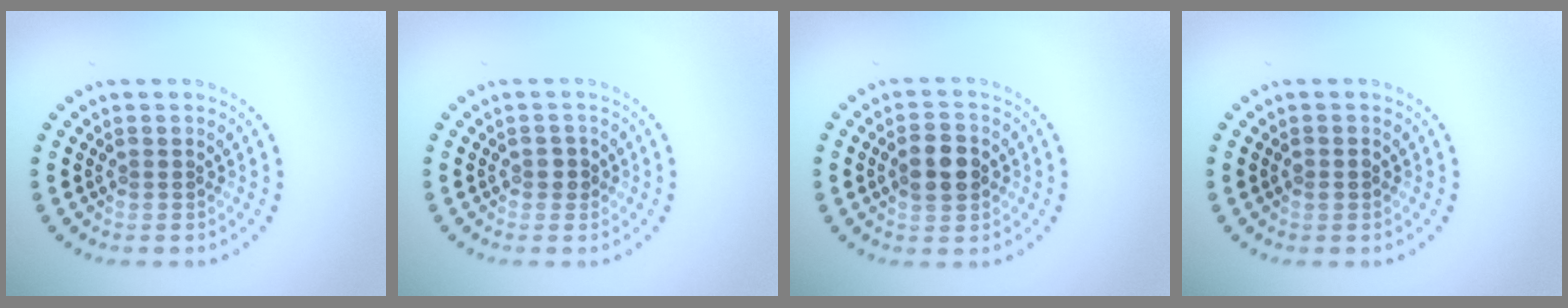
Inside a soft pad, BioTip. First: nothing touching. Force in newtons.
{"total": 1.0, "press": 1.0, "slide": 0.2}
{"total": 3.7, "press": 3.7, "slide": 0.2}
{"total": 1.0, "press": 1.0, "slide": 0.1}